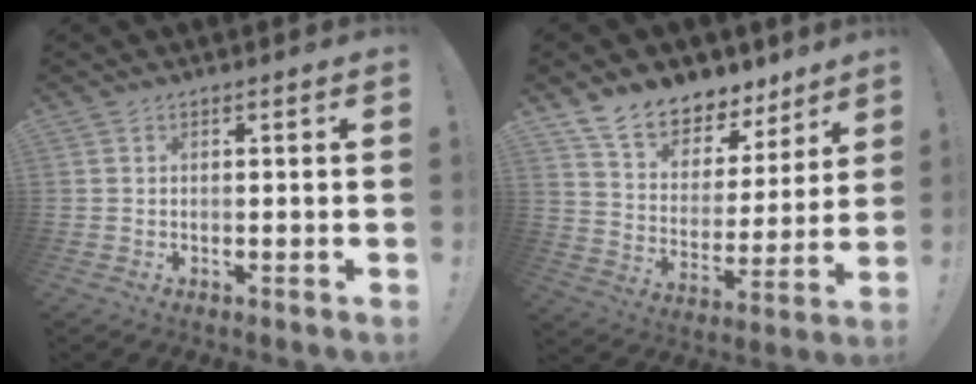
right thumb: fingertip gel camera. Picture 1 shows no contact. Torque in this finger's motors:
{"motor_torque": [0.27, 1.17, 1.11, 0.83, 0.01]}